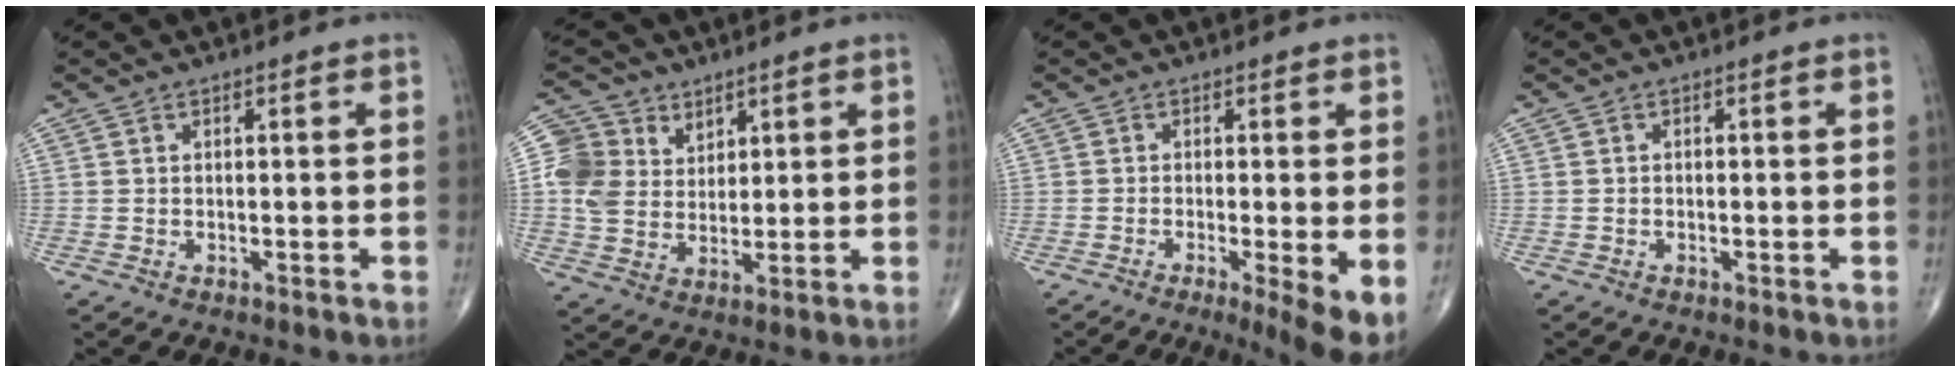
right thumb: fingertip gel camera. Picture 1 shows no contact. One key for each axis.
{"total": 8.7, "fx": 3.7, "fy": 7.3, "fz": 2.9, "tx": -0.034, "ty": -0.015, "tz": 0.076}
{"total": 6.1, "fx": -1.9, "fy": 0.8, "fz": 5.7, "tx": -0.094, "ty": -0.017, "tz": -0.035}
{"total": 0.0}